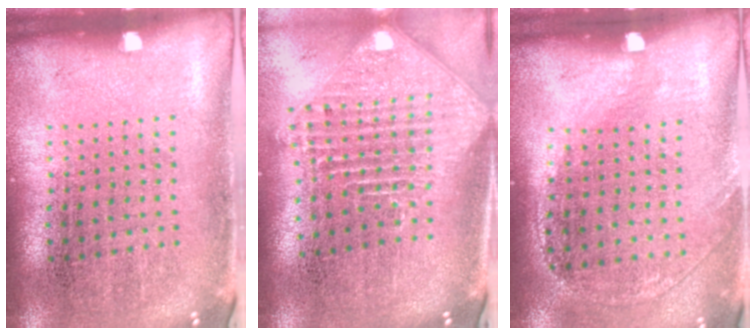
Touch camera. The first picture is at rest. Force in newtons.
{"total": 2.5, "press": 1.8, "slide": 1.7}
{"total": 1.4, "press": 1.0, "slide": 1.0}